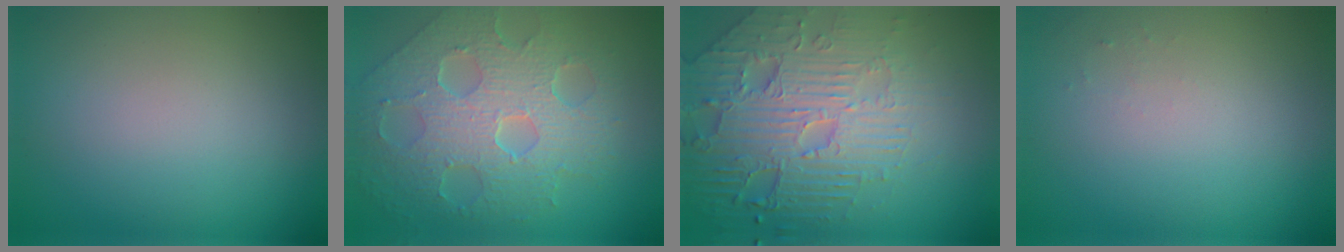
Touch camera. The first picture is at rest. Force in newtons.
{"total": 8.7, "press": 5.9, "slide": 6.4}
{"total": 8.1, "press": 5.9, "slide": 5.5}
{"total": 0.5, "press": 0.5, "slide": 0.2}